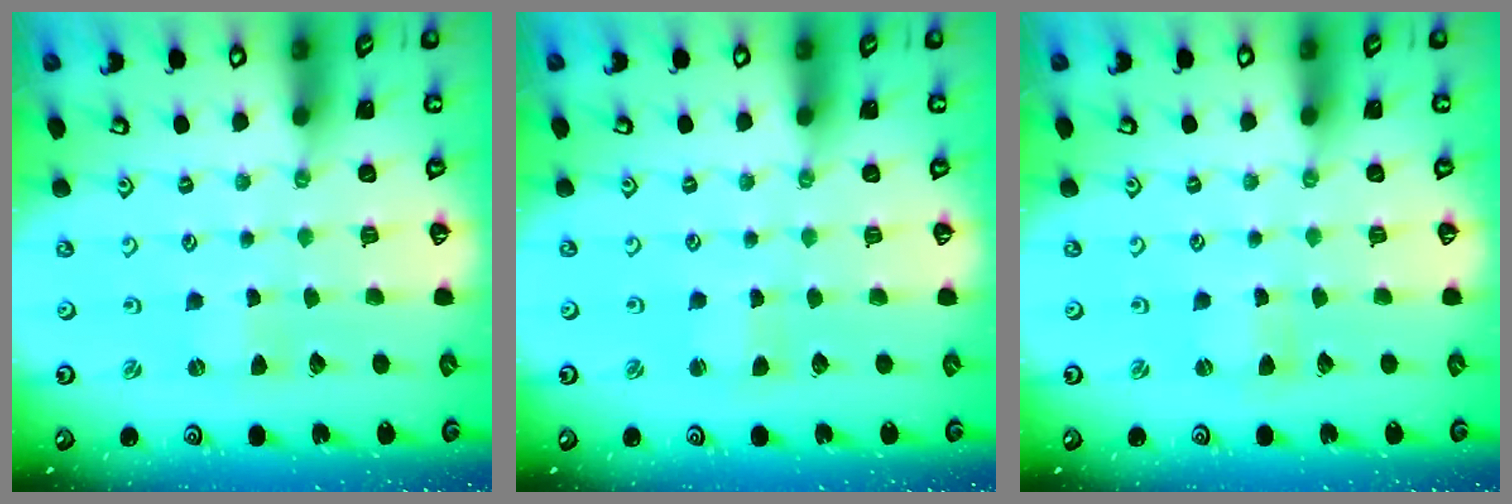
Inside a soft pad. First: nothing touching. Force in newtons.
{"total": 1.9, "press": 1.9, "slide": 0.4}
{"total": 0.0}